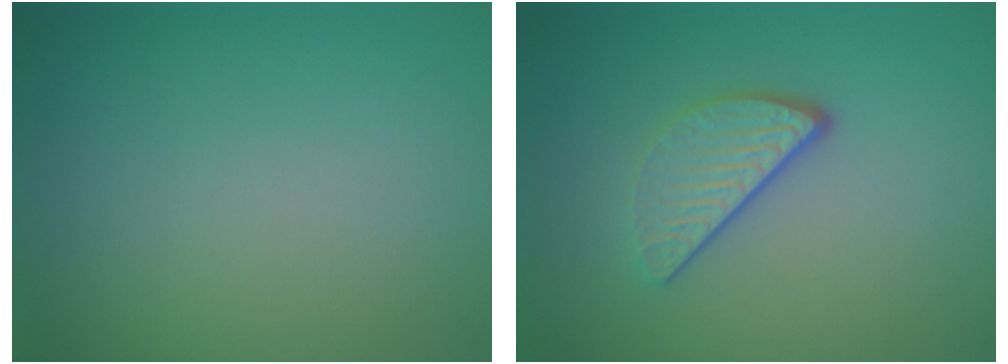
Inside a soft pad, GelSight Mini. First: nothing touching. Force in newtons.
{"total": 3.1, "press": 2.5, "slide": 1.8}